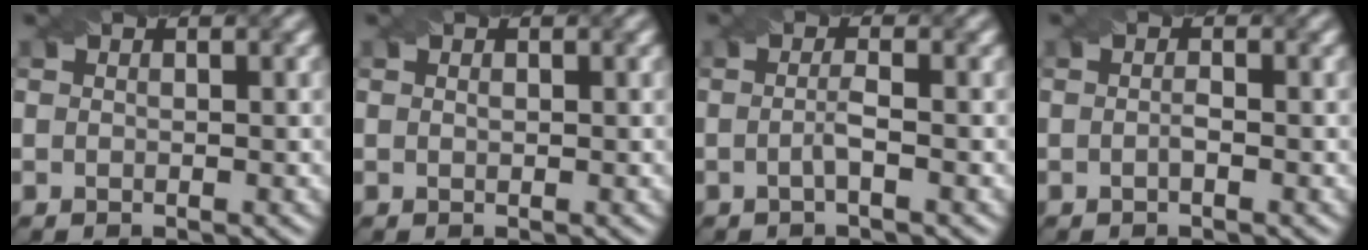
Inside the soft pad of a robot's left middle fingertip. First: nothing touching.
{"total": 0.0}
{"total": 1.5, "force": [-0.4, 0.2, 1.4], "torque": [-0.028, -0.001, -0.009]}
{"total": 0.7, "force": [-0.4, 0.1, 0.6], "torque": [-0.014, 0.001, -0.006]}